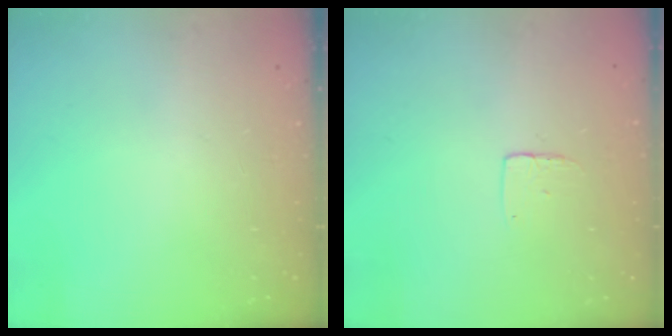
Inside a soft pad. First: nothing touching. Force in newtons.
{"total": 3.6, "press": 3.6, "slide": 0.3}